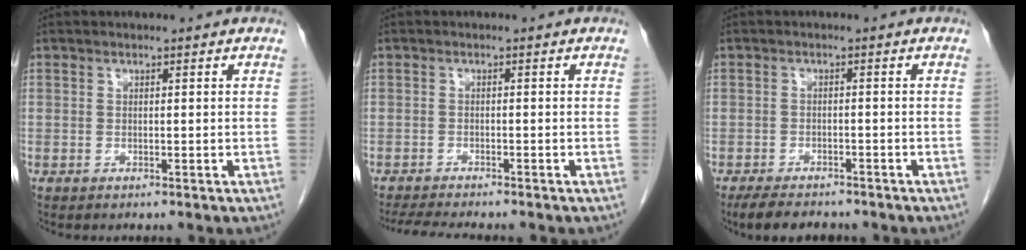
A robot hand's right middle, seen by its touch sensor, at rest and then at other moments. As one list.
[{"total": 6.5, "force": [-5.8, 0.5, 2.9], "torque": [-0.043, -0.014, -0.092]}, {"total": 6.1, "force": [-5.2, 2.0, 2.4], "torque": [-0.040, -0.009, -0.079]}]